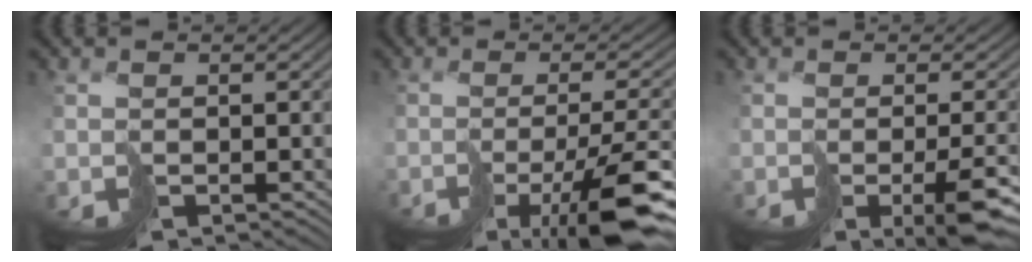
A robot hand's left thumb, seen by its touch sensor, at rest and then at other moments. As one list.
[{"total": 12.7, "force": [-6.5, 3.1, 10.5], "torque": [-0.164, -0.012, -0.102]}, {"total": 7.3, "force": [-3.0, 1.7, 6.5], "torque": [-0.090, -0.007, -0.046]}]